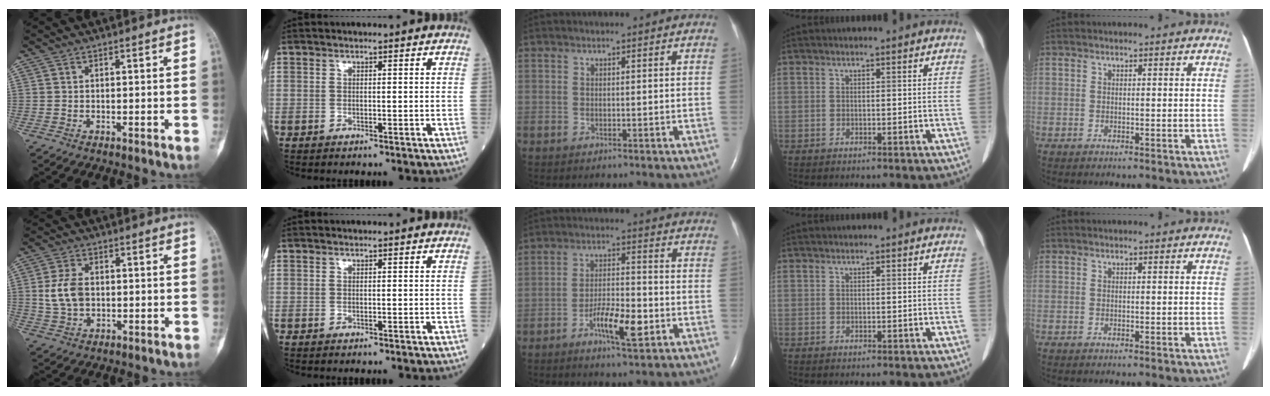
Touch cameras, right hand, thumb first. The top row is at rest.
{"thumb": {"total": 6.5, "force": [0.3, 4.4, 4.8], "torque": [-0.092, 0.004, 0.010]}, "middle": {"total": 6.9, "force": [-3.1, 1.4, 6.1], "torque": [-0.114, -0.002, -0.052]}}